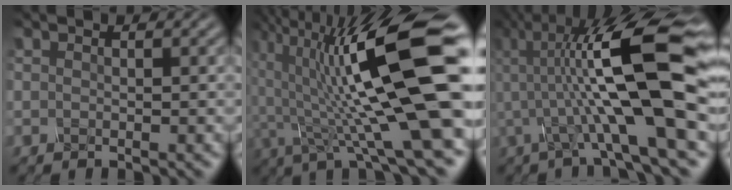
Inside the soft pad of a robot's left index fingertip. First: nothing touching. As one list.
[{"total": 14.6, "force": [1.5, 3.2, 14.1], "torque": [-0.234, 0.006, 0.023]}, {"total": 13.3, "force": [0.8, 2.7, 13.0], "torque": [-0.214, 0.024, 0.008]}]